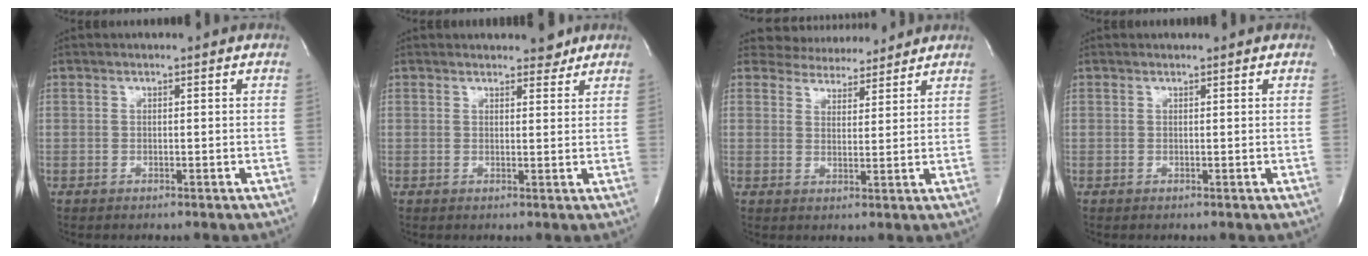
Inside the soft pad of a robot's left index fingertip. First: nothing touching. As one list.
[{"total": 2.7, "force": [2.4, 1.0, 0.7], "torque": [-0.007, -0.009, 0.023]}, {"total": 6.7, "force": [6.4, 2.0, 0.6], "torque": [-0.005, 0.001, 0.090]}, {"total": 0.0}]